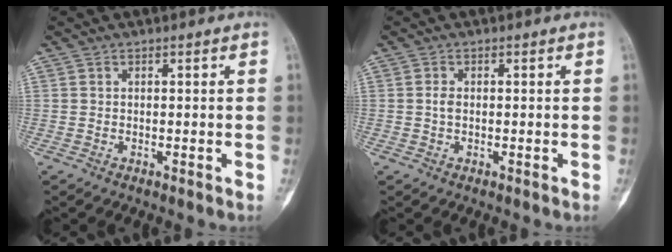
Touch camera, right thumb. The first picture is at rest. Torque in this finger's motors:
{"motor_torque": [0.35, 0.17, 0.15, -0.14, 0.04]}